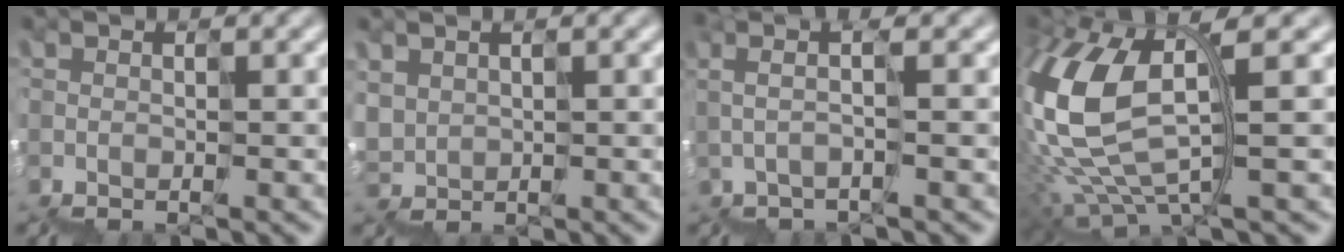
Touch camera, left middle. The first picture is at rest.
{"total": 1.5, "force": [1.1, 1.0, 0.1], "torque": [-0.018, 0.010, 0.033]}
{"total": 1.7, "force": [0.8, 0.1, 1.5], "torque": [-0.032, 0.018, 0.009]}
{"total": 7.3, "force": [1.8, 2.6, 6.5], "torque": [-0.176, 0.007, 0.036]}